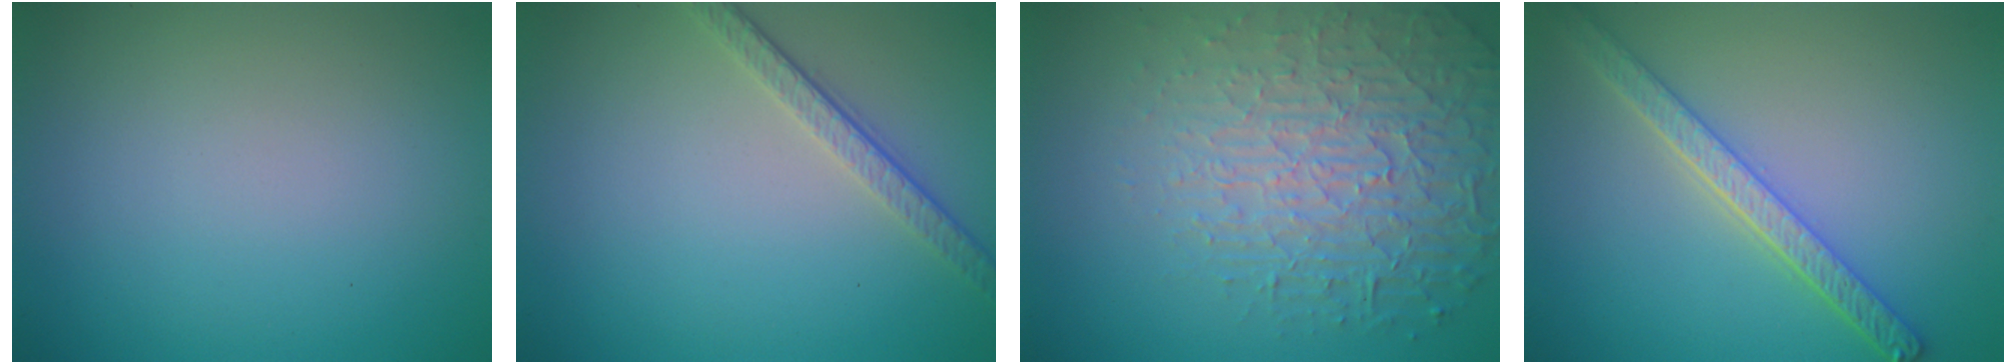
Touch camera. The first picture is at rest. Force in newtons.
{"total": 3.1, "press": 2.3, "slide": 2.1}
{"total": 6.7, "press": 5.1, "slide": 4.4}
{"total": 4.2, "press": 3.4, "slide": 2.4}